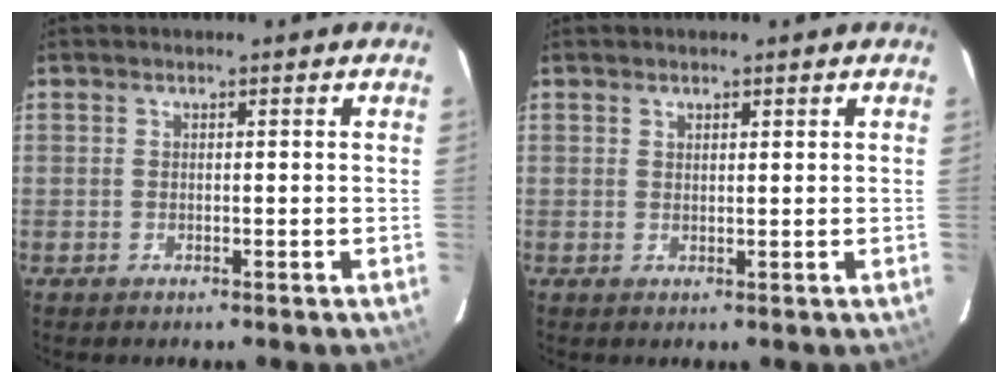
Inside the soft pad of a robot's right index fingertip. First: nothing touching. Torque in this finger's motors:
{"motor_torque": [-0.05, 0.08, -0.09, 0.00]}